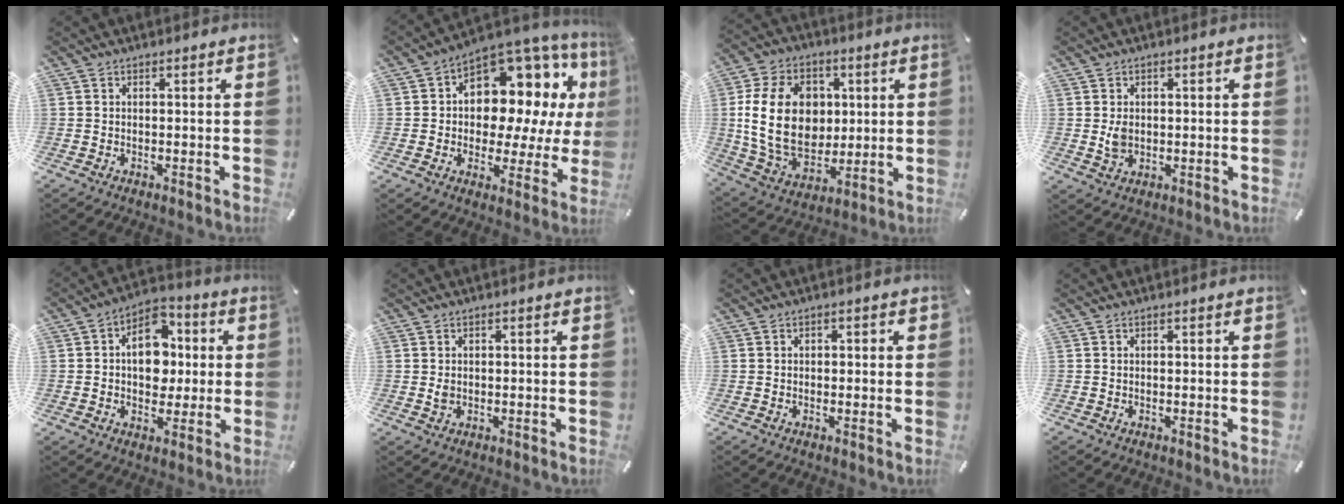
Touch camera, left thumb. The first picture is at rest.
{"total": 12.8, "force": [4.6, 9.3, 7.4], "torque": [-0.100, -0.061, 0.086]}
{"total": 19.5, "force": [1.9, 14.9, 12.4], "torque": [-0.252, -0.003, 0.035]}
{"total": 3.5, "force": [0.1, 2.7, 2.3], "torque": [-0.044, -0.002, -0.001]}
{"total": 10.5, "force": [0.7, 8.1, 6.6], "torque": [-0.092, 0.006, 0.013]}
{"total": 1.6, "force": [0.0, 1.3, 0.9], "torque": [-0.012, 0.000, -0.002]}
{"total": 1.2, "force": [-0.2, 1.0, 0.7], "torque": [-0.013, 0.005, -0.006]}
{"total": 0.0}